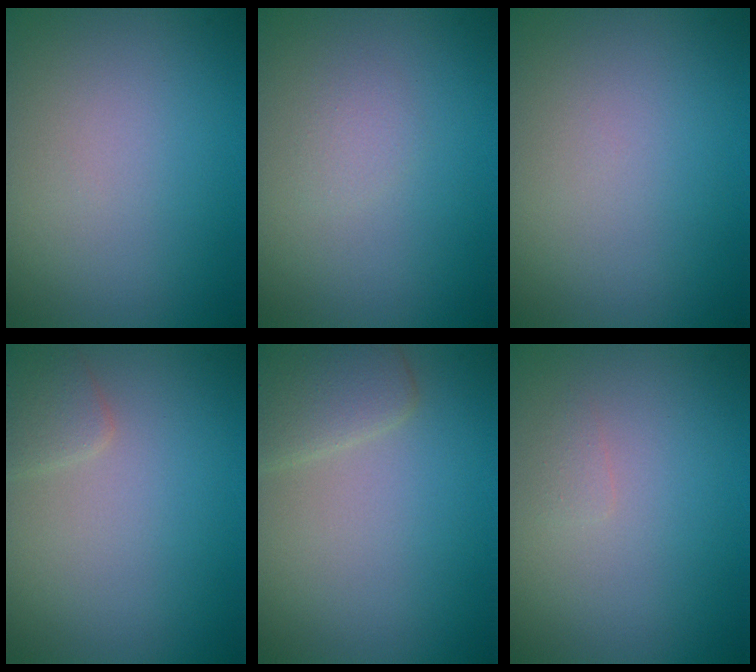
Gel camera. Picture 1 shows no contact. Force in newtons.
{"total": 0.8, "press": 0.8, "slide": 0.1}
{"total": 0.0}
{"total": 1.5, "press": 1.5, "slide": 0.0}
{"total": 2.9, "press": 2.9, "slide": 0.2}
{"total": 0.6, "press": 0.6, "slide": 0.0}